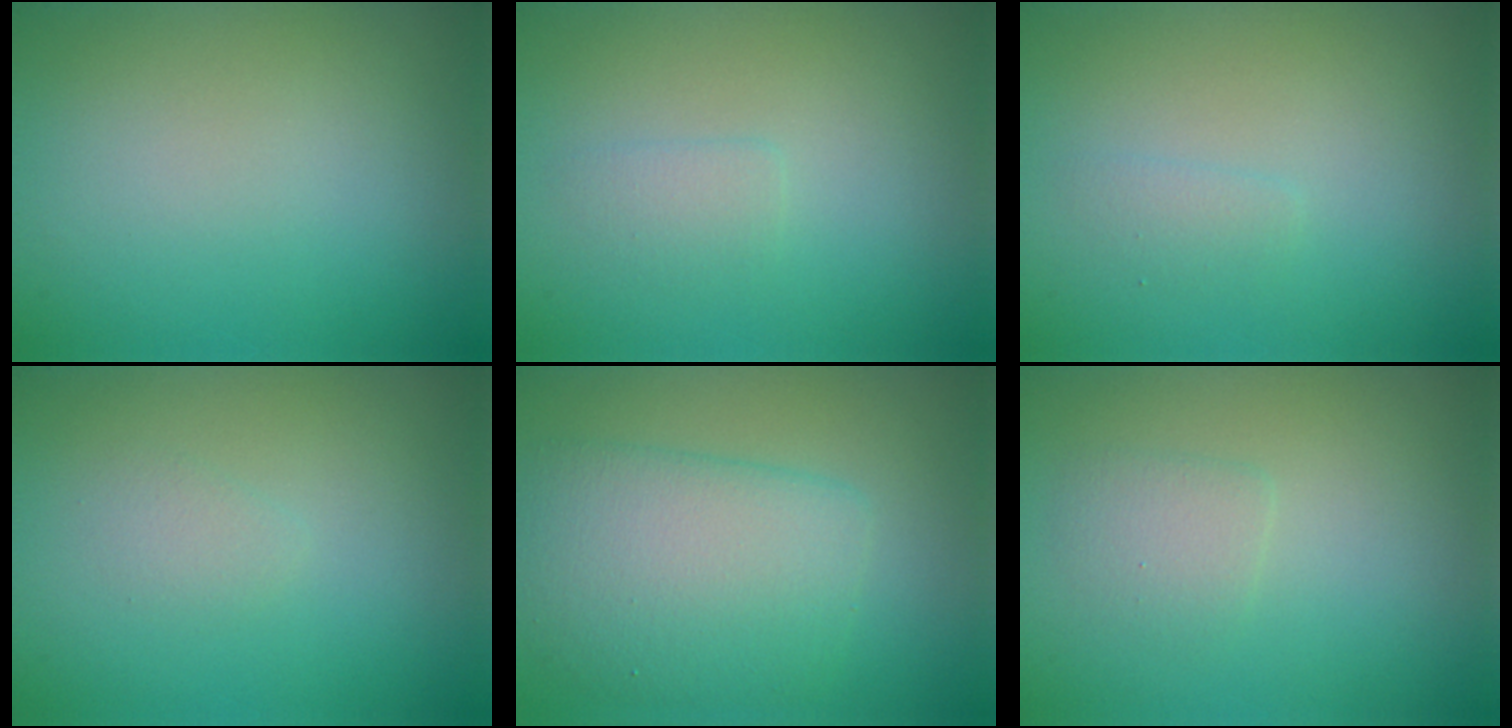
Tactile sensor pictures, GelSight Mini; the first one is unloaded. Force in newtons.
{"total": 1.2, "press": 1.2, "slide": 0.1}
{"total": 0.9, "press": 0.9, "slide": 0.0}
{"total": 0.9, "press": 0.9, "slide": 0.1}
{"total": 6.7, "press": 6.7, "slide": 0.1}
{"total": 1.6, "press": 1.6, "slide": 0.1}